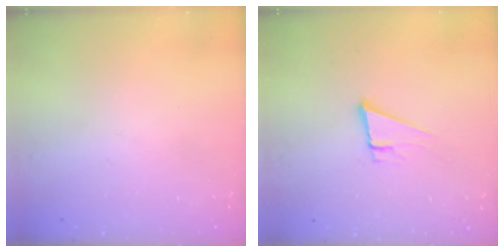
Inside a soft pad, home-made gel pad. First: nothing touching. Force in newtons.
{"total": 6.8, "press": 6.3, "slide": 2.5}